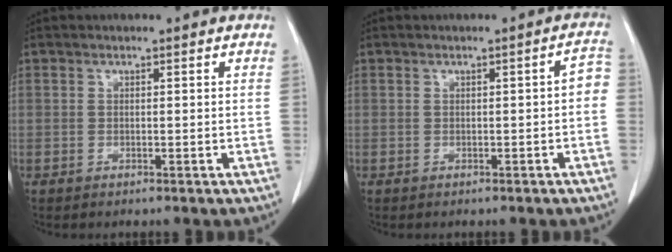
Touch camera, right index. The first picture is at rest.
{"total": 2.2, "force": [-0.5, 0.7, 2.0], "torque": [-0.015, 0.011, -0.008]}